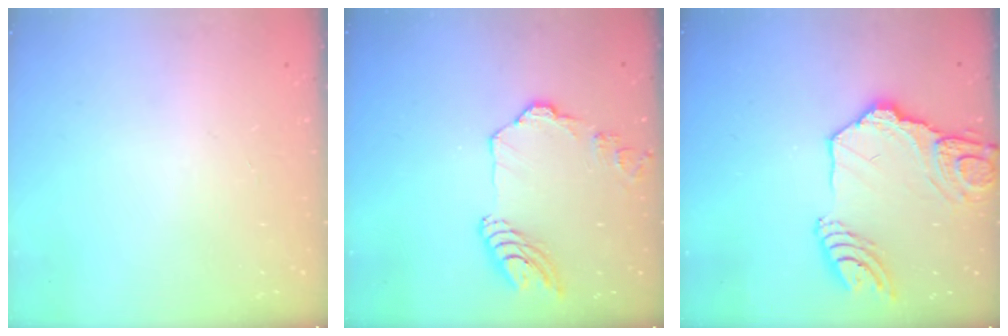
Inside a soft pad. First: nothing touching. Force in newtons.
{"total": 12.4, "press": 12.3, "slide": 1.5}
{"total": 16.5, "press": 16.4, "slide": 1.7}